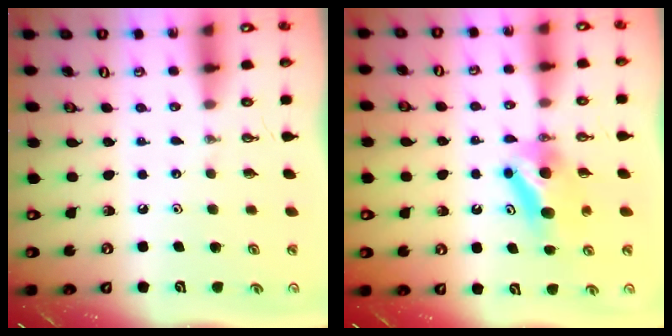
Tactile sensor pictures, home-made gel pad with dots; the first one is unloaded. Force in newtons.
{"total": 7.2, "press": 6.8, "slide": 2.3}